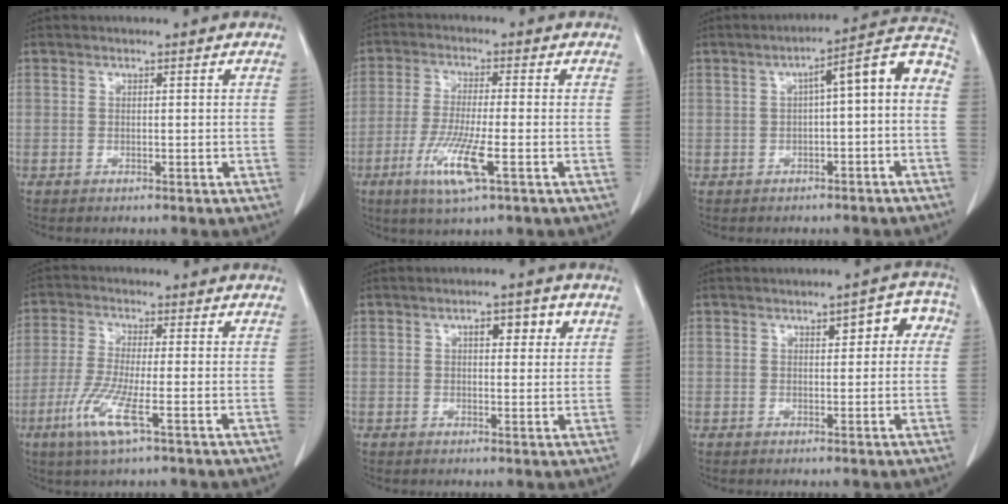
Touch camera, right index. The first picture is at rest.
{"total": 8.7, "force": [-3.5, 0.4, 8.0], "torque": [-0.160, -0.023, -0.067]}
{"total": 8.7, "force": [-0.3, 1.6, 8.5], "torque": [-0.108, 0.042, -0.009]}
{"total": 7.7, "force": [-3.3, 0.4, 6.9], "torque": [-0.149, -0.021, -0.067]}
{"total": 4.4, "force": [2.0, 1.6, 3.6], "torque": [-0.050, 0.009, 0.026]}
{"total": 5.1, "force": [1.5, 2.1, 4.4], "torque": [-0.042, 0.028, 0.014]}